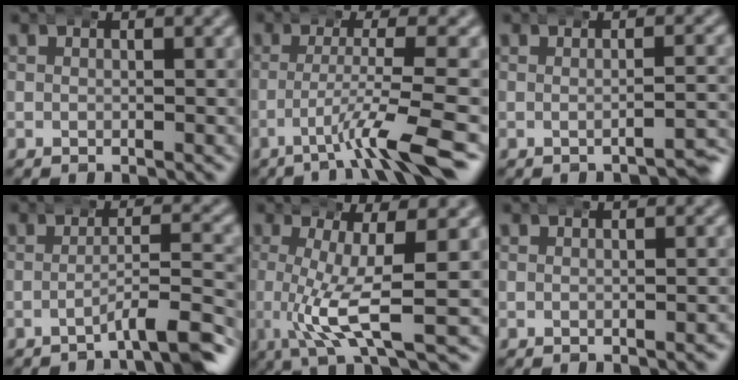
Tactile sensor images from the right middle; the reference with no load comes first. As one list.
[{"total": 4.4, "force": [-1.5, 0.0, 4.2], "torque": [-0.073, -0.006, -0.022]}, {"total": 3.0, "force": [-2.8, 0.1, 1.3], "torque": [-0.015, 0.002, -0.042]}, {"total": 4.6, "force": [-3.6, -0.1, 2.9], "torque": [-0.034, 0.005, -0.057]}, {"total": 5.8, "force": [0.3, 0.7, 5.7], "torque": [-0.112, -0.011, 0.005]}, {"total": 0.6, "force": [-0.5, -0.2, 0.2], "torque": [-0.001, 0.007, -0.010]}]